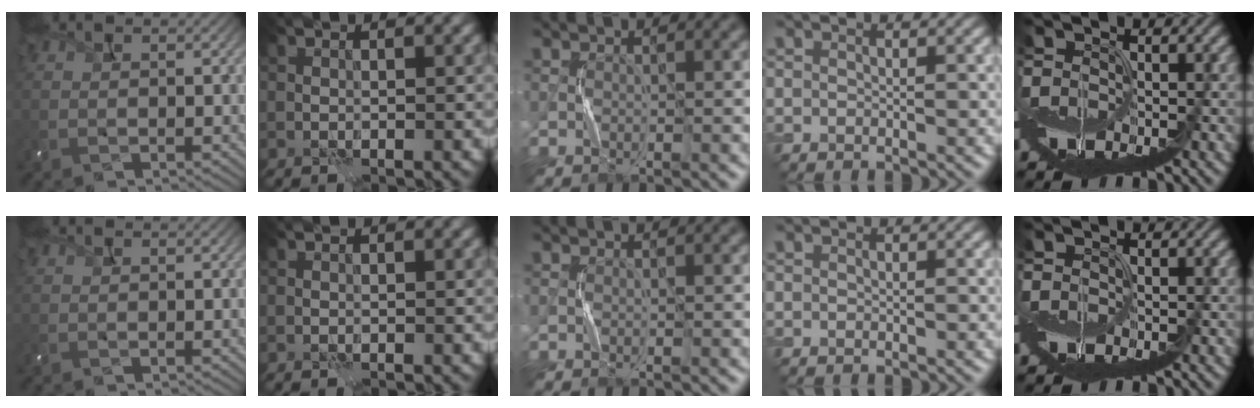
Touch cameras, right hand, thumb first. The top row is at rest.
{}